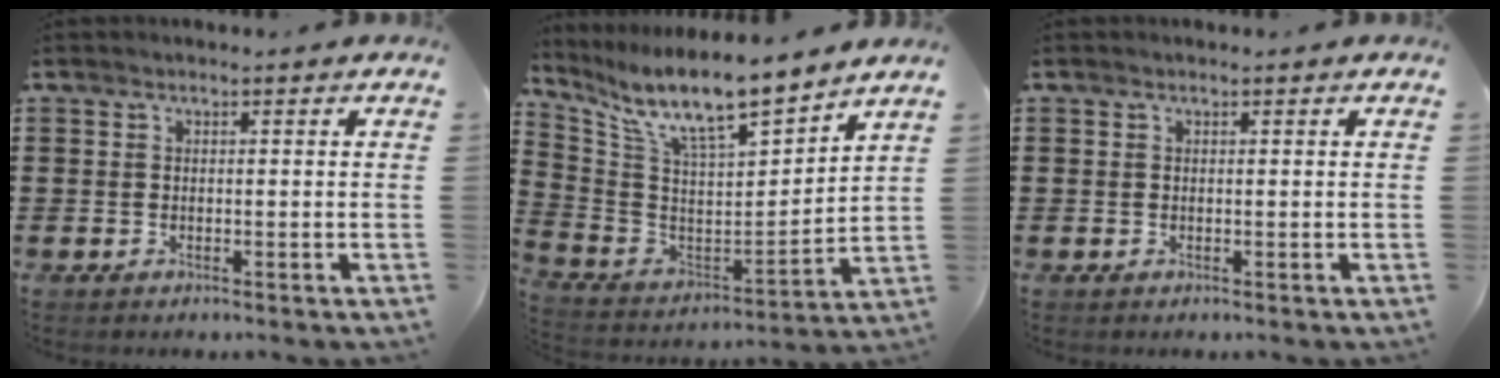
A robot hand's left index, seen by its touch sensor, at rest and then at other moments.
{"total": 9.9, "force": [8.4, 1.6, 5.0], "torque": [-0.134, -0.051, 0.142]}
{"total": 0.0}